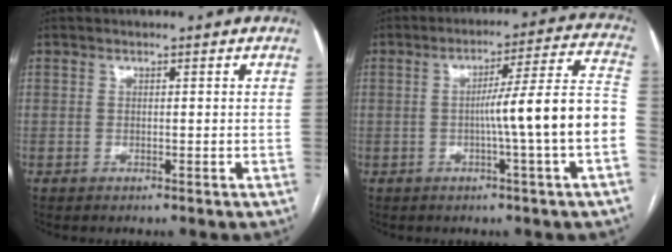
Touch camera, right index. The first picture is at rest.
{"total": 12.6, "force": [-2.6, -1.5, 12.2], "torque": [-0.175, 0.018, -0.041]}